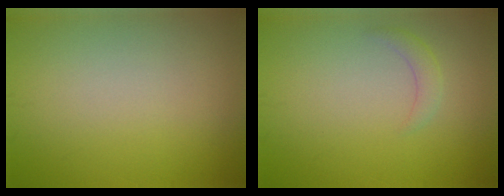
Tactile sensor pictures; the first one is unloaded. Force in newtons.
{"total": 1.3, "press": 1.3, "slide": 0.1}